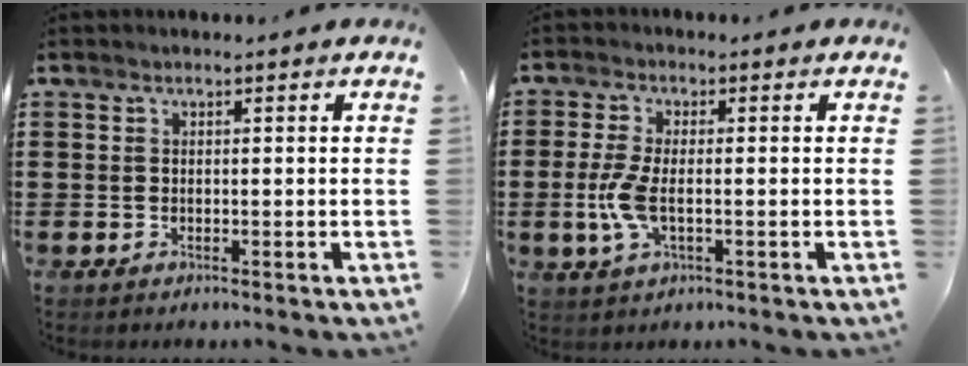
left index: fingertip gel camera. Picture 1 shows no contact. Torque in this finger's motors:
{"motor_torque": [0.82, -0.24, 0.62, 0.11]}